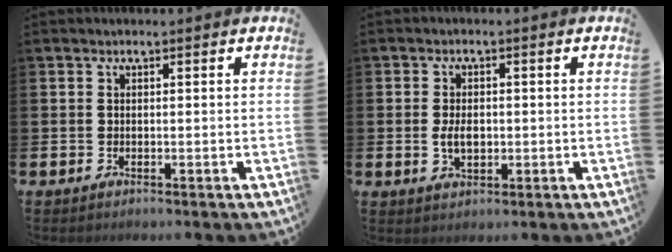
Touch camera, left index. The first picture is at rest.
{"total": 3.2, "force": [-0.1, 2.0, 2.6], "torque": [-0.041, 0.003, -0.005]}